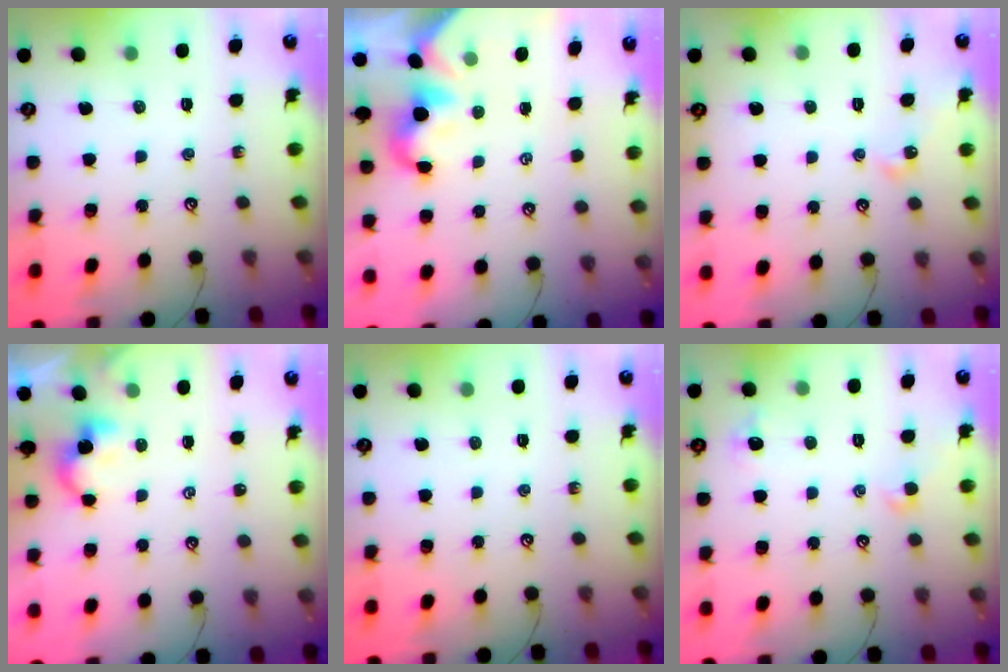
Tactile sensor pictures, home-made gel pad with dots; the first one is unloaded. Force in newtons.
{"total": 2.2, "press": 2.1, "slide": 0.3}
{"total": 1.9, "press": 1.8, "slide": 0.5}
{"total": 0.0}
{"total": 0.0}
{"total": 1.7, "press": 1.6, "slide": 0.5}